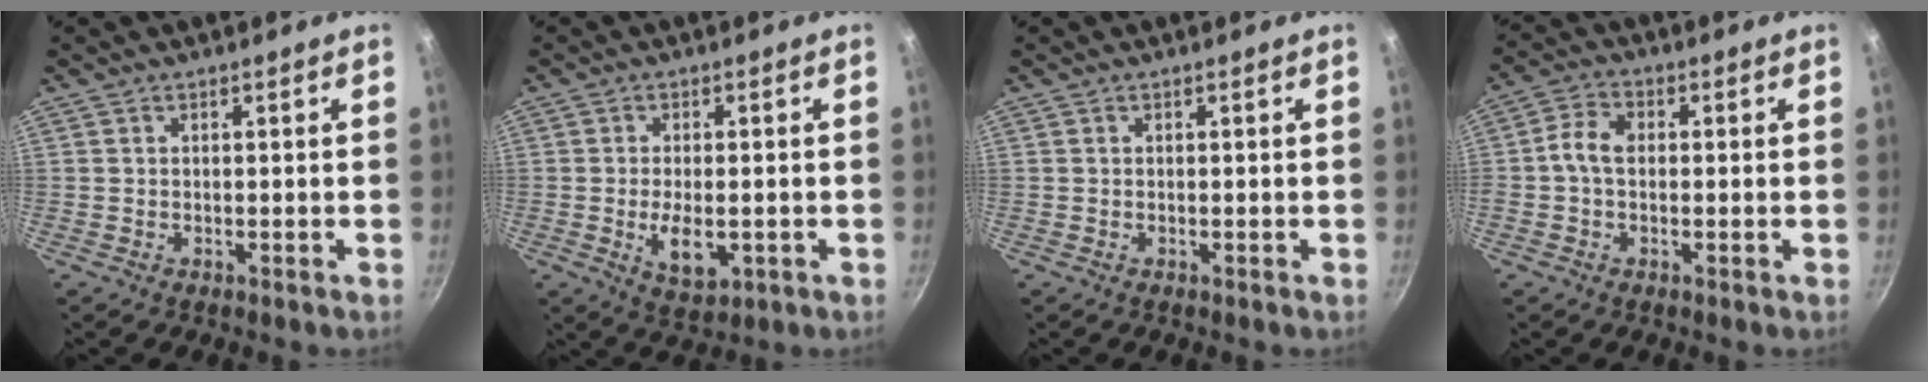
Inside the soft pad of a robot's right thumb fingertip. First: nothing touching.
{"total": 6.7, "force": [-1.3, 3.4, 5.6], "torque": [-0.091, -0.005, -0.012]}
{"total": 0.0}
{"total": 4.9, "force": [-0.1, 3.4, 3.6], "torque": [-0.069, 0.018, -0.014]}